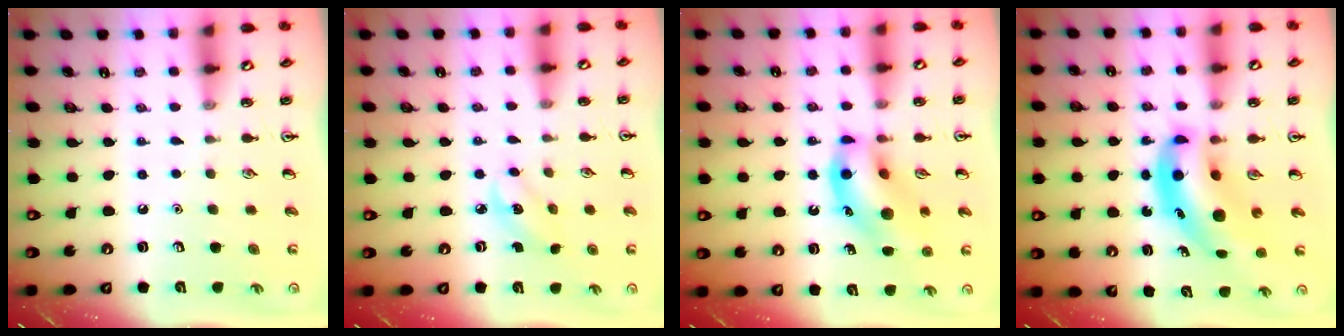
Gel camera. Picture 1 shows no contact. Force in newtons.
{"total": 2.8, "press": 2.7, "slide": 0.8}
{"total": 14.8, "press": 14.5, "slide": 2.9}
{"total": 10.2, "press": 9.7, "slide": 3.1}